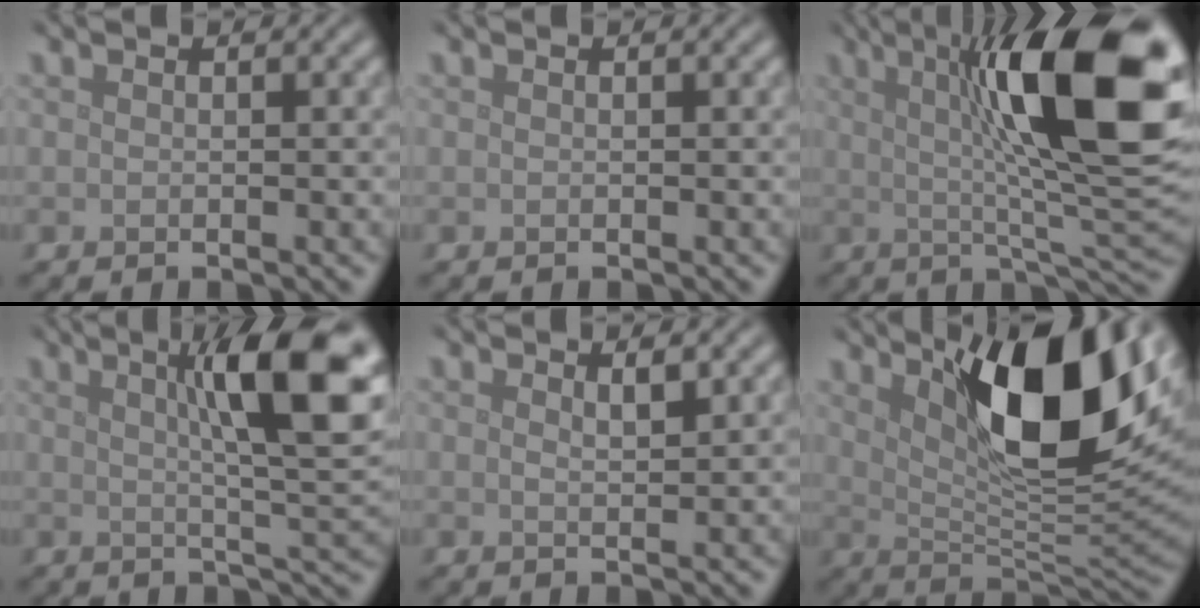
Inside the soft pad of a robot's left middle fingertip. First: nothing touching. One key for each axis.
{"total": 0.0}
{"total": 14.6, "fx": 3.4, "fy": 3.0, "fz": 13.9, "tx": -0.182, "ty": 0.009, "tz": 0.047}
{"total": 11.7, "fx": 3.7, "fy": 2.5, "fz": 10.8, "tx": -0.135, "ty": 0.011, "tz": 0.053}
{"total": 1.2, "fx": 0.8, "fy": 0.2, "fz": 0.9, "tx": -0.016, "ty": -0.001, "tz": 0.012}
{"total": 12.6, "fx": 5.1, "fy": 4.0, "fz": 10.8, "tx": -0.165, "ty": 0.004, "tz": 0.085}